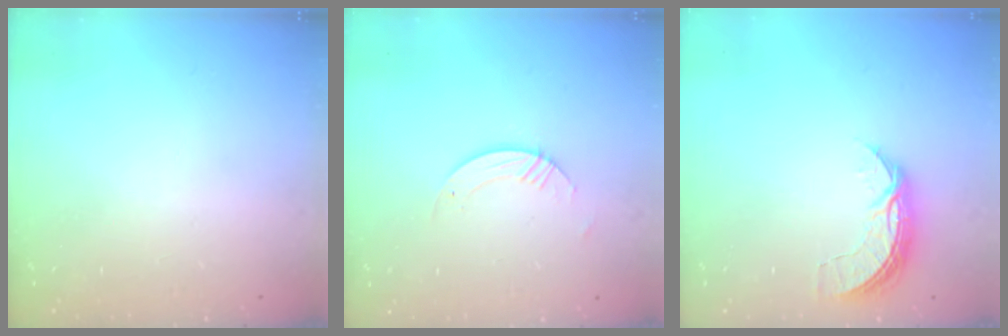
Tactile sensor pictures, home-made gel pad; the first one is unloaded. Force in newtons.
{"total": 3.2, "press": 3.2, "slide": 0.3}
{"total": 7.2, "press": 7.2, "slide": 0.6}